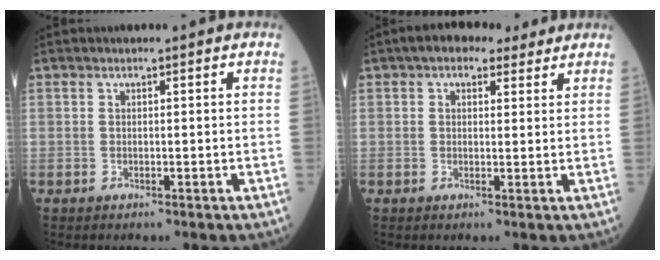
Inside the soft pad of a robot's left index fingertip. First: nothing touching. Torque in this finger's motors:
{"motor_torque": [0.31, -0.23, -0.03, 0.04]}